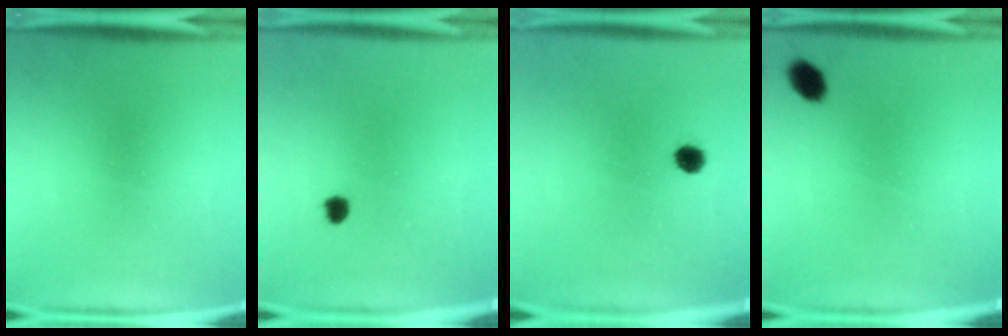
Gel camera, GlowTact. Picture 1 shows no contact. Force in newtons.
{"total": 1.7}
{"total": 2.4}
{"total": 3.5}